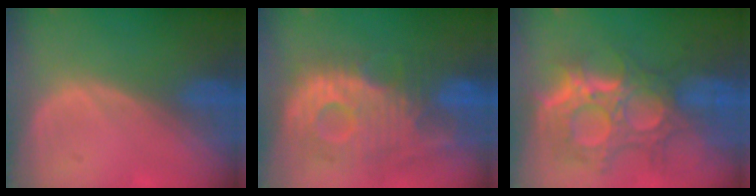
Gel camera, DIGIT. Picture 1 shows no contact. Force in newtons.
{"total": 11.8, "press": 10.6, "slide": 5.1}
{"total": 11.8, "press": 10.6, "slide": 5.2}